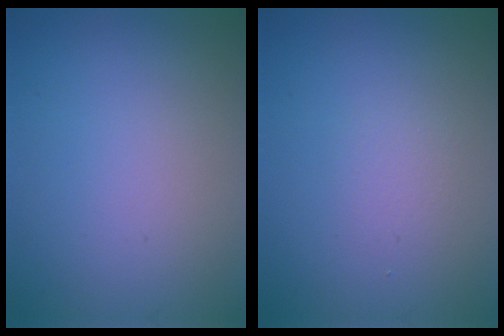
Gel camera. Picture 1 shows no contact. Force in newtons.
{"total": 1.1, "press": 1.1, "slide": 0.0}